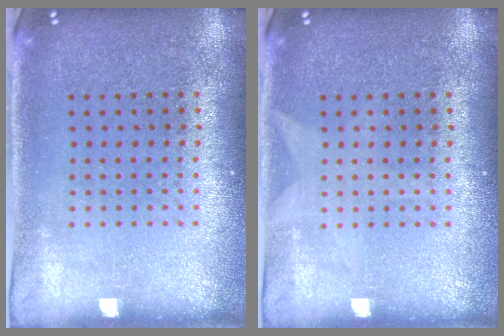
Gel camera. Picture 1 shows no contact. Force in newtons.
{"total": 0.6, "press": 0.6, "slide": 0.1}